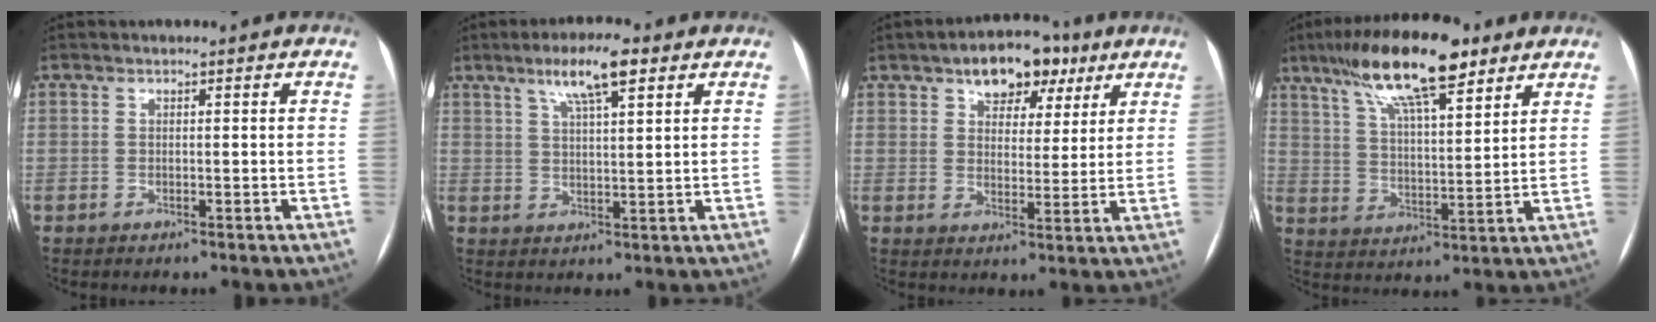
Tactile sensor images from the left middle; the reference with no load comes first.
{"total": 7.3, "force": [4.4, 1.1, 5.7], "torque": [-0.107, 0.011, 0.075]}
{"total": 9.0, "force": [5.4, 5.1, 5.1], "torque": [-0.067, 0.023, 0.082]}
{"total": 16.1, "force": [10.7, 3.5, 11.5], "torque": [-0.210, 0.026, 0.187]}